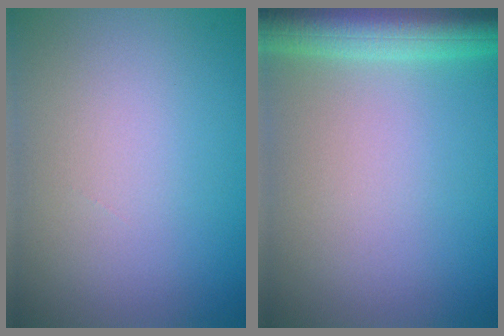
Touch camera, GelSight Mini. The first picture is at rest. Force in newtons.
{"total": 7.2, "press": 7.1, "slide": 0.3}